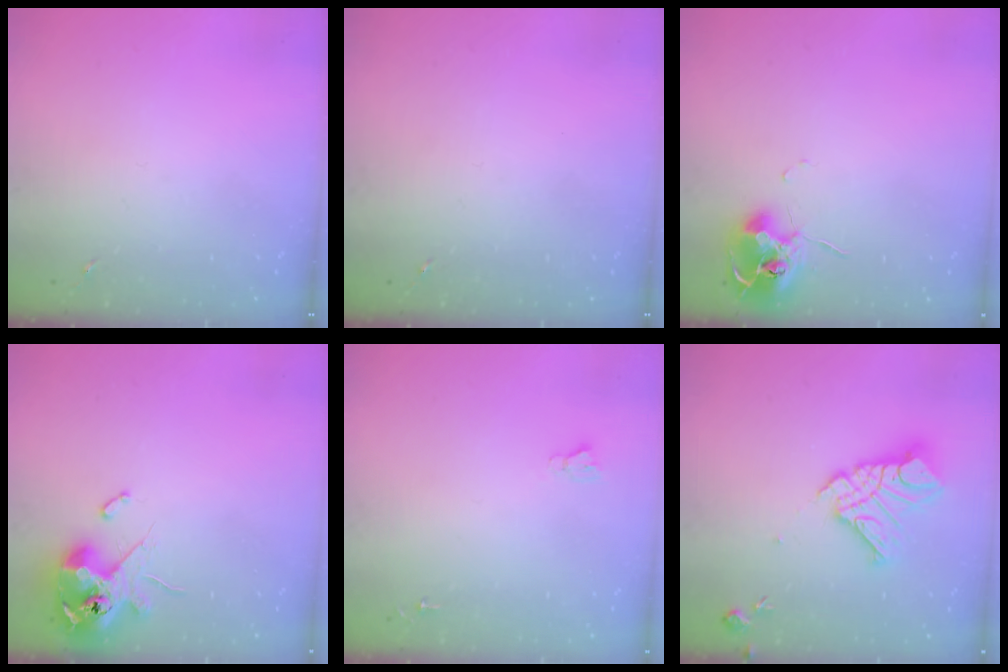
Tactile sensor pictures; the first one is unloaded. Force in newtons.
{"total": 0.0}
{"total": 10.4, "press": 10.4, "slide": 0.9}
{"total": 12.4, "press": 12.2, "slide": 2.1}
{"total": 2.7, "press": 2.7, "slide": 0.0}
{"total": 15.2, "press": 15.1, "slide": 1.6}